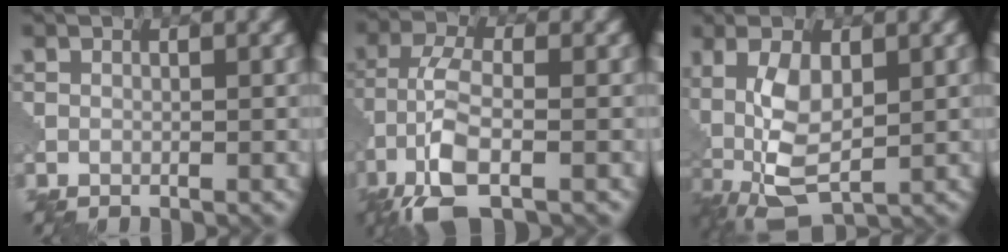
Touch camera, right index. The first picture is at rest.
{"total": 6.8, "force": [-3.7, 2.1, 5.3], "torque": [-0.116, -0.001, -0.082]}
{"total": 8.0, "force": [0.2, 3.7, 7.1], "torque": [-0.149, 0.002, -0.002]}